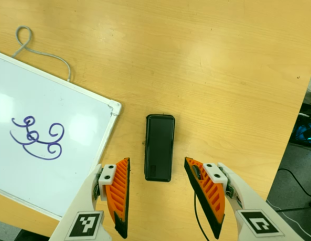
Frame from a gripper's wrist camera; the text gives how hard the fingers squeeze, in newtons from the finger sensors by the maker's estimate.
{"total": 0.0}